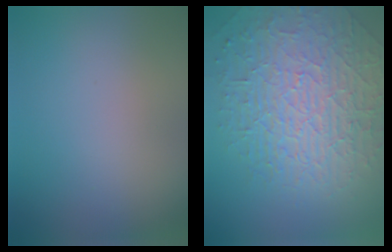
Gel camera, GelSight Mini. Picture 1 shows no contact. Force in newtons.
{"total": 9.6, "press": 6.2, "slide": 7.4}